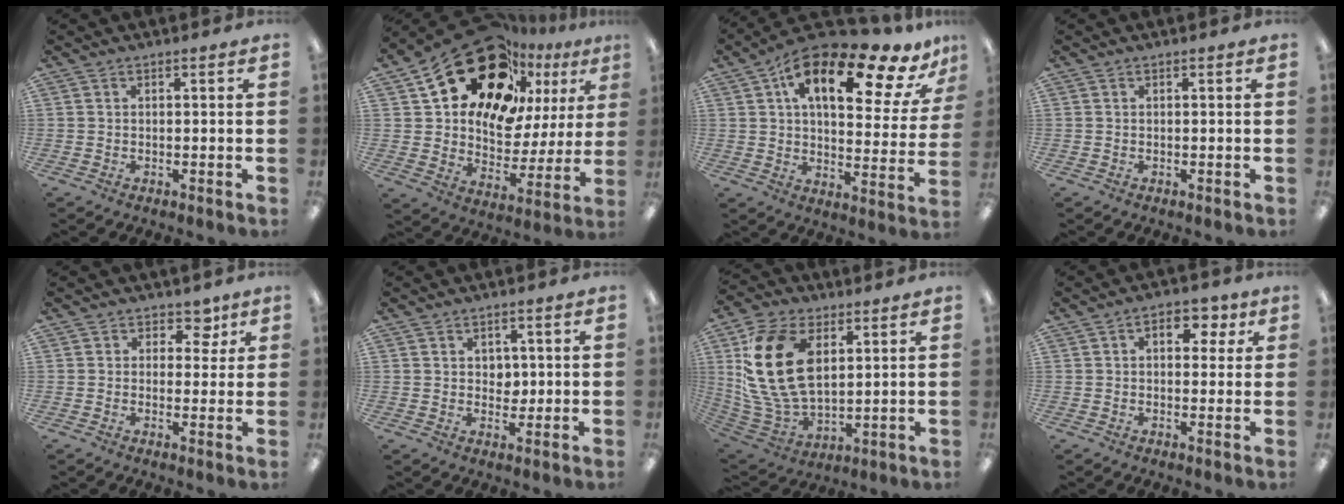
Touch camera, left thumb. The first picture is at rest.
{"total": 25.7, "force": [16.2, 14.5, 13.8], "torque": [-0.218, -0.086, 0.286]}
{"total": 20.1, "force": [11.7, 8.3, 14.1], "torque": [-0.217, -0.055, 0.186]}
{"total": 0.0}
{"total": 5.0, "force": [2.6, 3.9, 1.8], "torque": [-0.017, -0.006, 0.040]}
{"total": 3.2, "force": [1.1, 2.6, 1.5], "torque": [-0.019, 0.000, 0.014]}
{"total": 21.7, "force": [5.5, 13.7, 15.9], "torque": [-0.361, -0.003, 0.096]}
{"total": 7.0, "force": [2.4, 4.4, 4.8], "torque": [-0.045, -0.006, 0.030]}